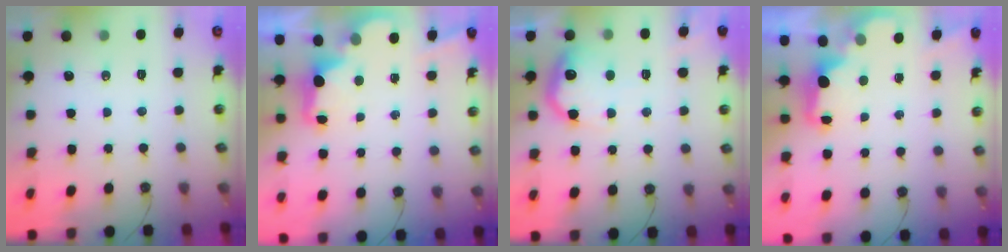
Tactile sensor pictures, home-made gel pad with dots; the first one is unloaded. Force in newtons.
{"total": 2.7, "press": 2.5, "slide": 0.8}
{"total": 14.9, "press": 14.9, "slide": 0.8}
{"total": 2.1, "press": 2.0, "slide": 0.7}